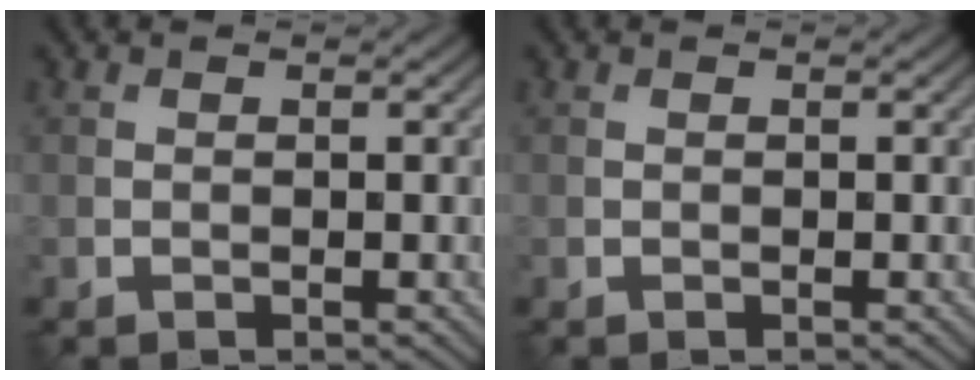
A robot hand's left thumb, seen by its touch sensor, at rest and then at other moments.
{"total": 0.0}